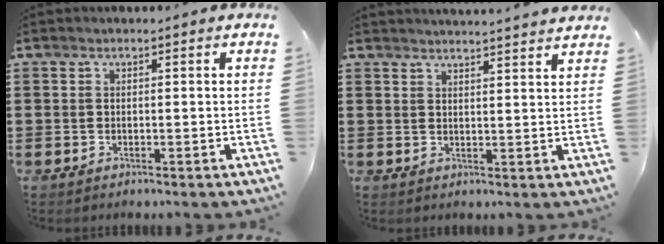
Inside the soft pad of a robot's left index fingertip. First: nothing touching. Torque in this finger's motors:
{"motor_torque": [1.06, 1.07, 0.11, 0.05]}